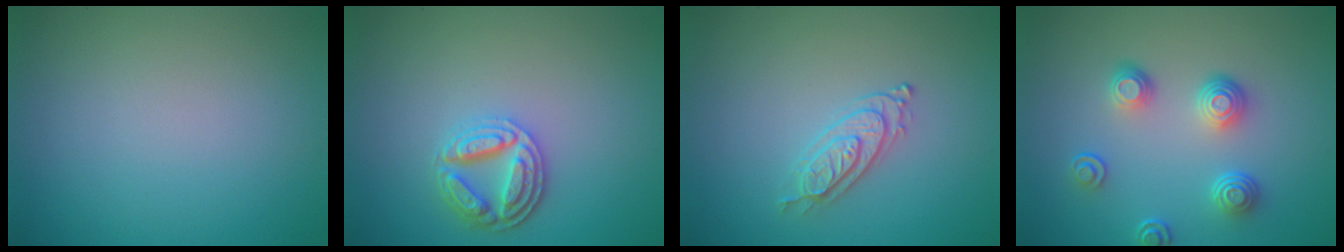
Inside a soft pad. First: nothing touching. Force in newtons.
{"total": 3.7, "press": 3.3, "slide": 1.7}
{"total": 2.2, "press": 2.1, "slide": 0.7}
{"total": 3.7, "press": 2.9, "slide": 2.3}